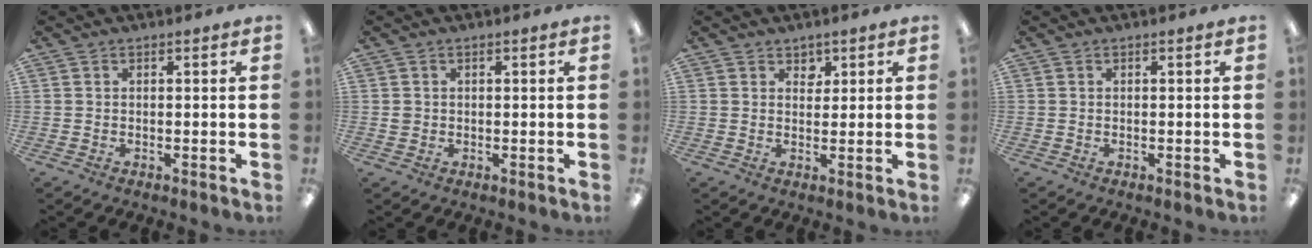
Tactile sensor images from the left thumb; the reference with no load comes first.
{"total": 1.3, "force": [0.1, 1.3, 0.3], "torque": [-0.007, 0.005, -0.001]}
{"total": 2.7, "force": [1.8, 2.0, 0.2], "torque": [0.013, -0.006, 0.028]}
{"total": 0.0}